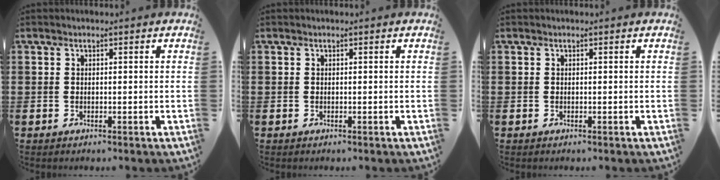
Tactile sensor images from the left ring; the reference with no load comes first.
{"total": 0.0}
{"total": 0.0}